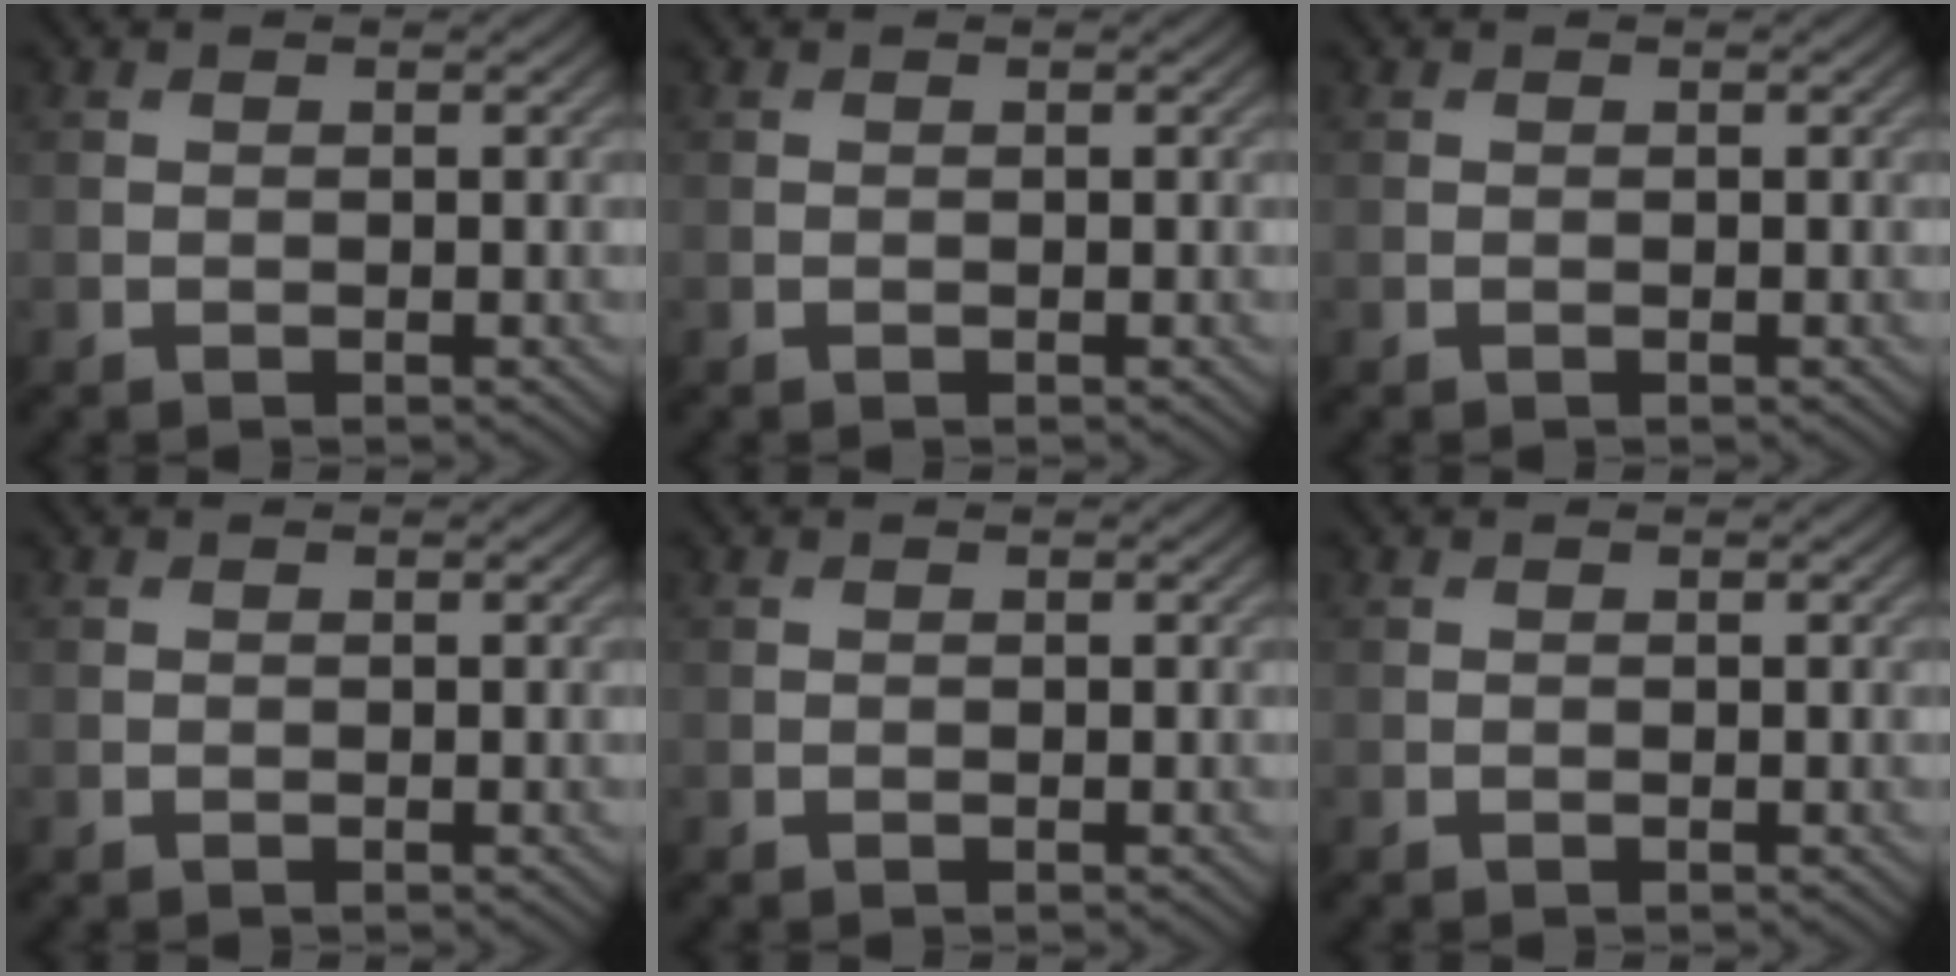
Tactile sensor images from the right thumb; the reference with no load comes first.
{"total": 0.0}
{"total": 0.0}
{"total": 0.0}
{"total": 0.0}
{"total": 0.0}